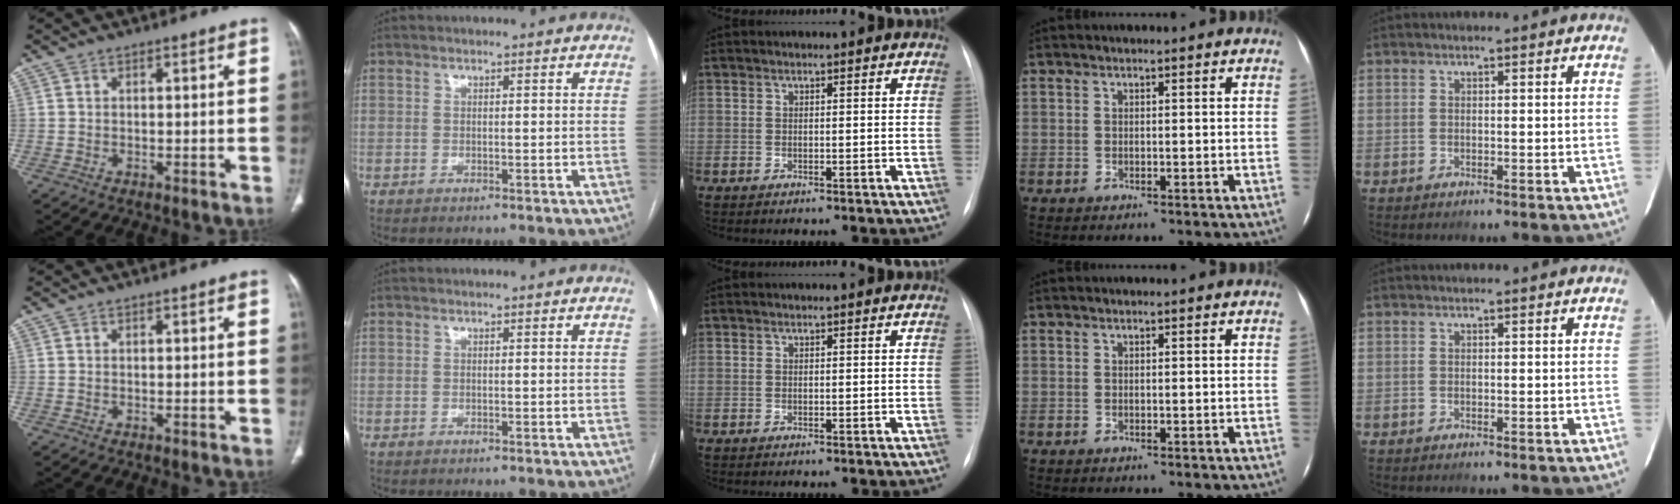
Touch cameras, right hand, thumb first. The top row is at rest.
{}